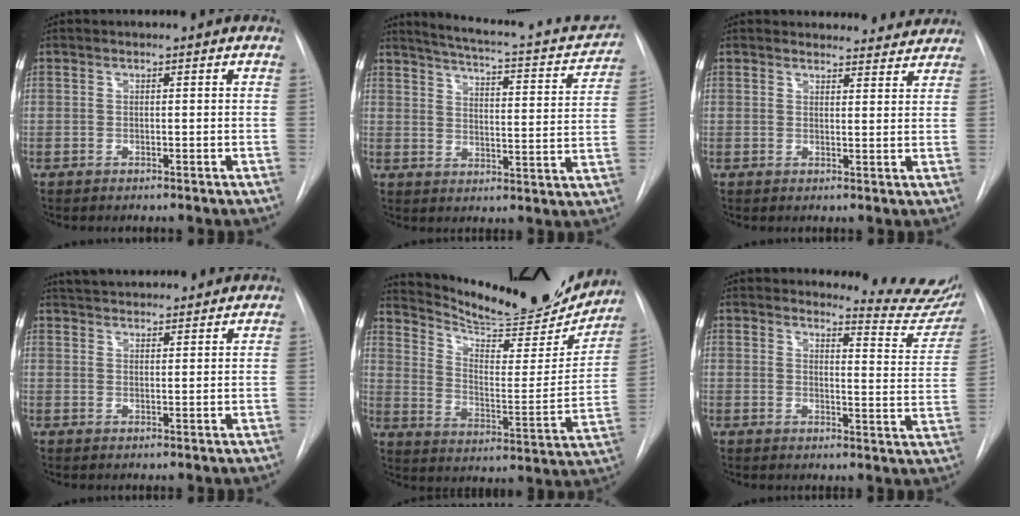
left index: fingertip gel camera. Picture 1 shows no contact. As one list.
[{"total": 18.9, "force": [16.8, 3.2, 8.0], "torque": [-0.109, -0.022, 0.207]}, {"total": 9.3, "force": [8.9, 2.4, 0.4], "torque": [0.023, 0.002, 0.087]}, {"total": 11.2, "force": [10.5, 2.1, 3.4], "torque": [-0.052, 0.033, 0.148]}, {"total": 22.6, "force": [21.0, 4.2, 7.0], "torque": [-0.115, -0.062, 0.293]}, {"total": 11.4, "force": [11.3, 0.9, 0.6], "torque": [0.012, -0.096, 0.106]}]